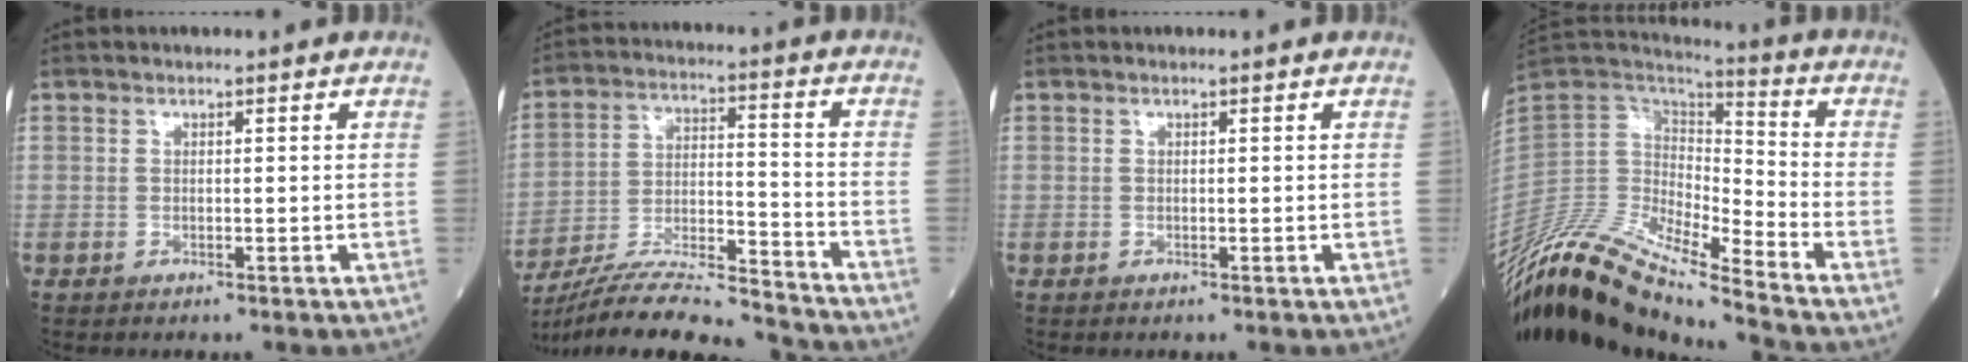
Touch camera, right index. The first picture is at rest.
{"total": 18.8, "force": [-17.5, 0.7, 7.0], "torque": [-0.151, -0.007, -0.296]}
{"total": 0.0}
{"total": 19.3, "force": [-16.8, 1.8, 9.2], "torque": [-0.192, 0.020, -0.324]}